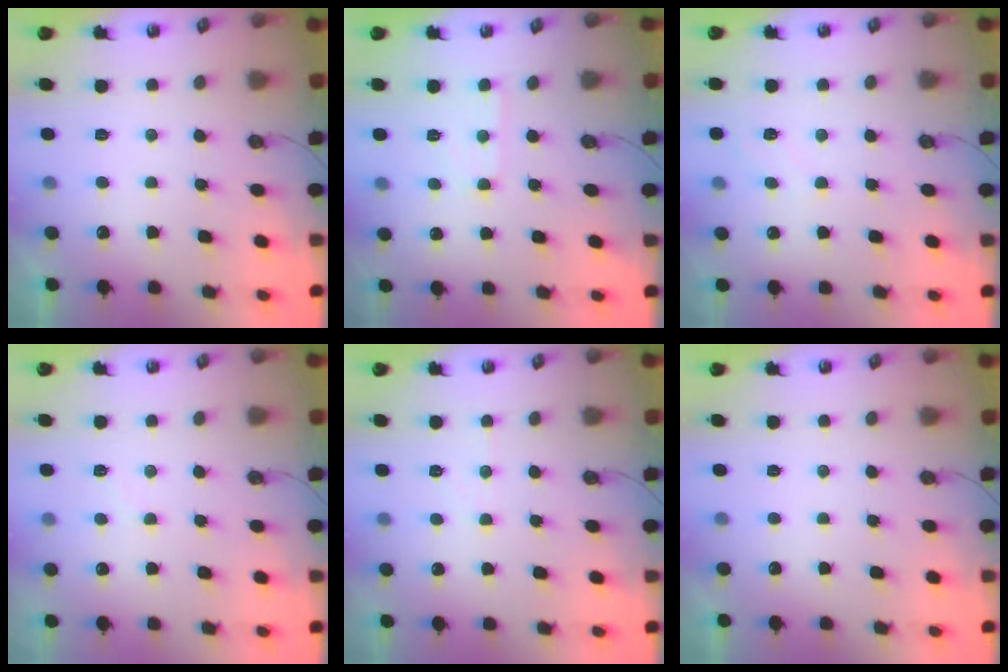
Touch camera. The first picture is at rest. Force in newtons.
{"total": 3.6, "press": 3.5, "slide": 0.5}
{"total": 3.7, "press": 3.7, "slide": 0.5}
{"total": 6.7, "press": 6.7, "slide": 0.8}
{"total": 5.2, "press": 5.2, "slide": 0.8}
{"total": 0.0}